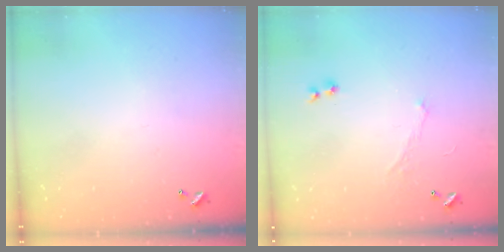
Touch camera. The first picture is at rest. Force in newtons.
{"total": 1.2, "press": 1.0, "slide": 0.8}